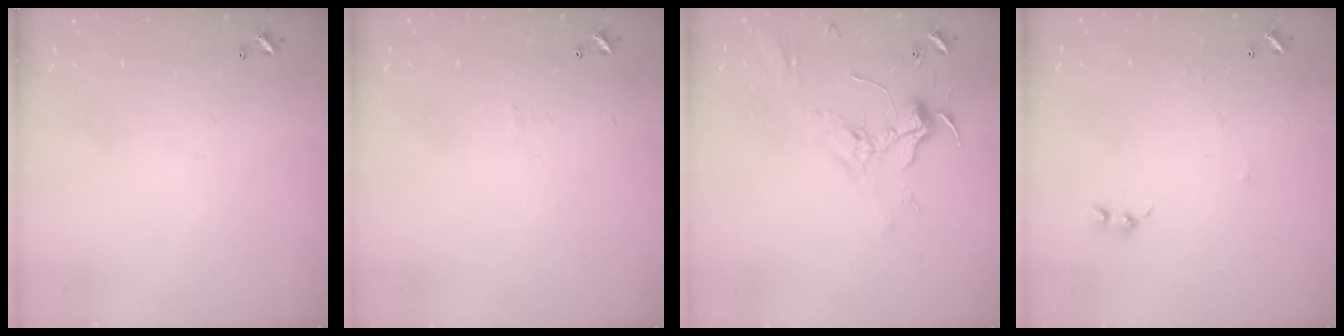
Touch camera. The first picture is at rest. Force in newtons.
{"total": 0.6, "press": 0.4, "slide": 0.5}
{"total": 2.3, "press": 2.2, "slide": 0.7}
{"total": 1.1, "press": 0.9, "slide": 0.6}